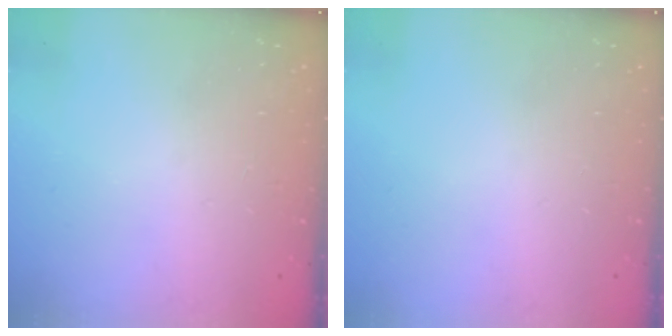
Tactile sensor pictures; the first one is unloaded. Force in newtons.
{"total": 0.0}